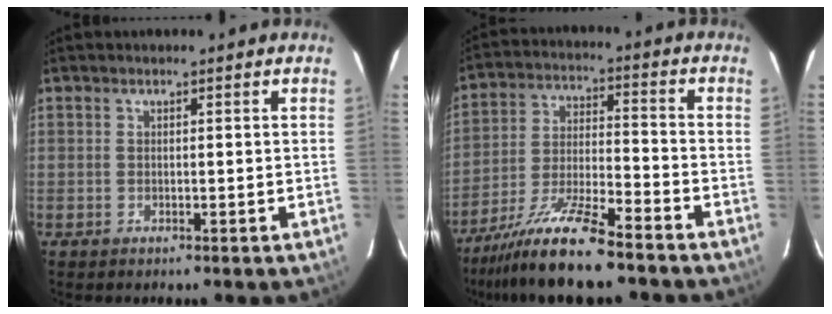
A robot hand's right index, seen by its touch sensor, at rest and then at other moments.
{"total": 12.3, "force": [-9.7, 0.6, 7.5], "torque": [-0.141, -0.018, -0.177]}